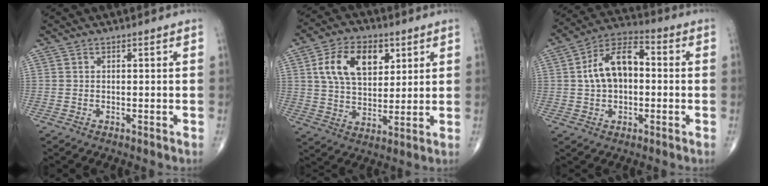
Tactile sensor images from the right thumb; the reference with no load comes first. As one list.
[{"total": 13.8, "force": [4.9, 8.6, 9.6], "torque": [-0.142, -0.009, 0.090]}, {"total": 12.2, "force": [0.8, 7.5, 9.6], "torque": [-0.158, 0.033, 0.003]}]